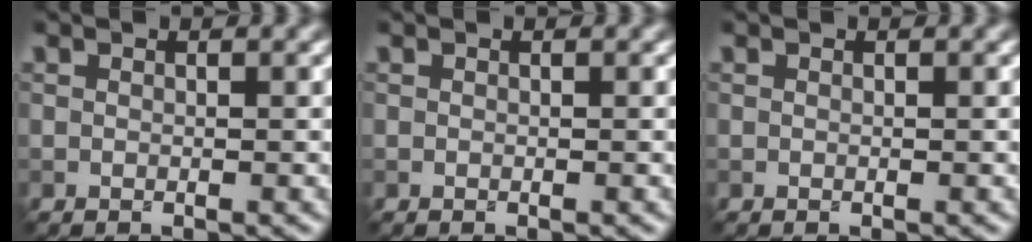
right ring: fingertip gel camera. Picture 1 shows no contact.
{"total": 0.0}
{"total": 0.0}